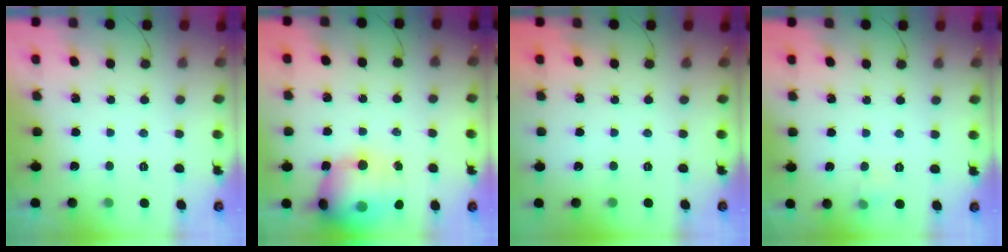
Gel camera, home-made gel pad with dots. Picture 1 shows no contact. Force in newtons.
{"total": 17.7, "press": 17.3, "slide": 3.8}
{"total": 0.0}
{"total": 3.7, "press": 3.5, "slide": 1.2}